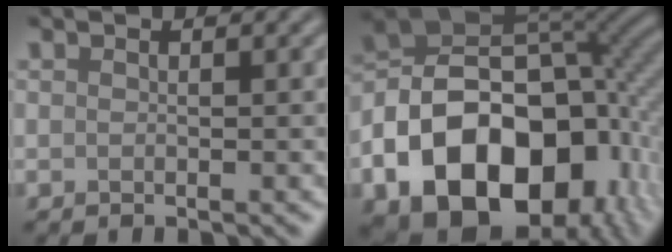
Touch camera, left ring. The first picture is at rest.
{"total": 20.0, "force": [-8.1, 14.0, 11.8], "torque": [-0.213, -0.008, -0.123]}